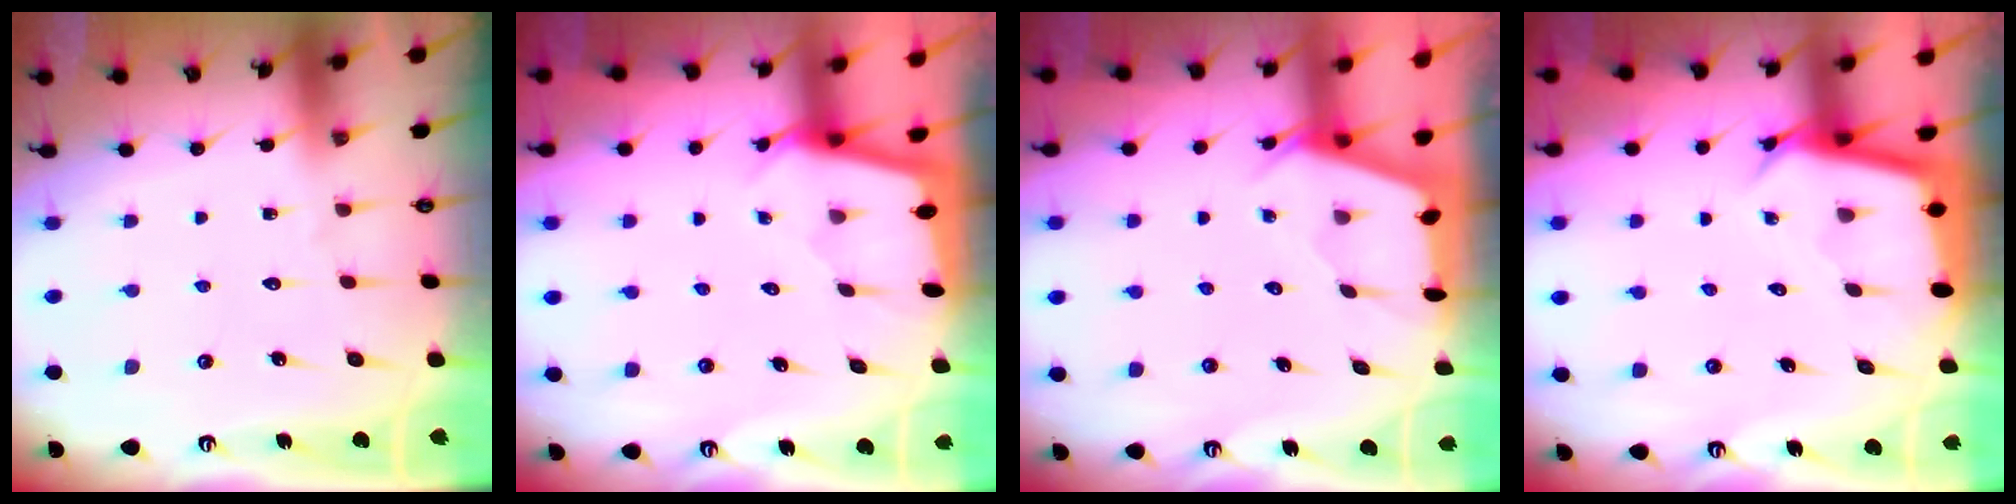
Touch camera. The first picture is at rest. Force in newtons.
{"total": 1.8, "press": 1.8, "slide": 0.3}
{"total": 2.4, "press": 2.4, "slide": 0.4}
{"total": 2.9, "press": 2.9, "slide": 0.0}